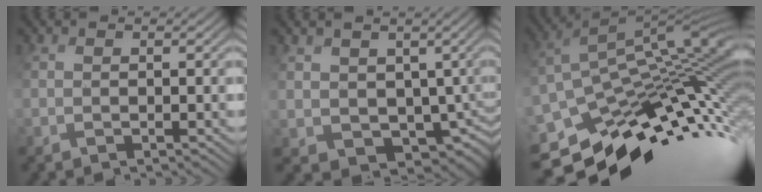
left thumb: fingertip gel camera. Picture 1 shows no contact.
{"total": 5.0, "force": [0.5, 4.7, 1.7], "torque": [-0.054, -0.039, 0.027]}
{"total": 10.8, "force": [-6.0, 5.1, 7.3], "torque": [-0.160, -0.006, -0.100]}